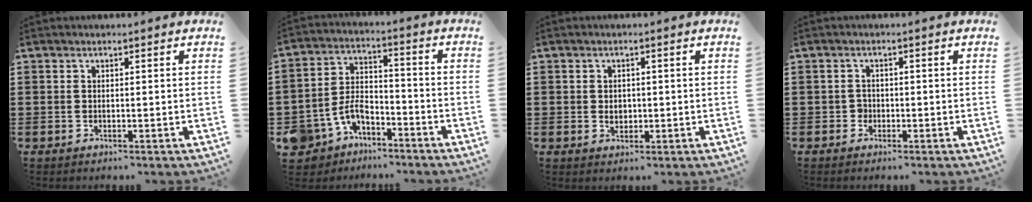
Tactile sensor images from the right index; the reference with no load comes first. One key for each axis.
{"total": 6.8, "fx": -4.7, "fy": 3.9, "fz": 3.0, "tx": -0.089, "ty": 0.010, "tz": -0.097}
{"total": 1.9, "fx": 0.0, "fy": 1.5, "fz": 1.1, "tx": -0.023, "ty": 0.008, "tz": -0.001}
{"total": 1.5, "fx": -0.6, "fy": 1.3, "fz": 0.4, "tx": -0.011, "ty": 0.001, "tz": -0.013}